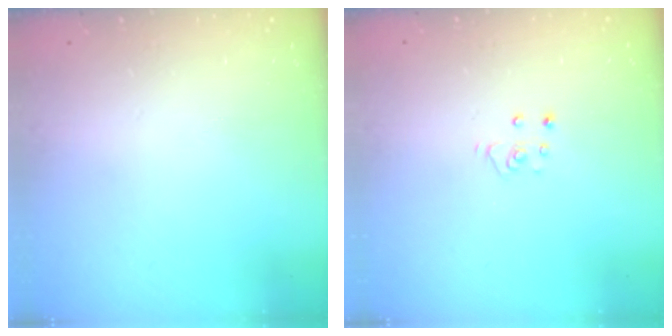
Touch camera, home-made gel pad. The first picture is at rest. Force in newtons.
{"total": 3.6, "press": 3.6, "slide": 0.2}